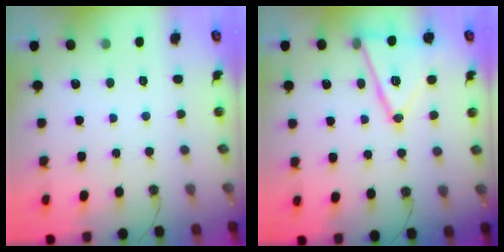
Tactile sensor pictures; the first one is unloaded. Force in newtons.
{"total": 15.9, "press": 15.5, "slide": 3.6}